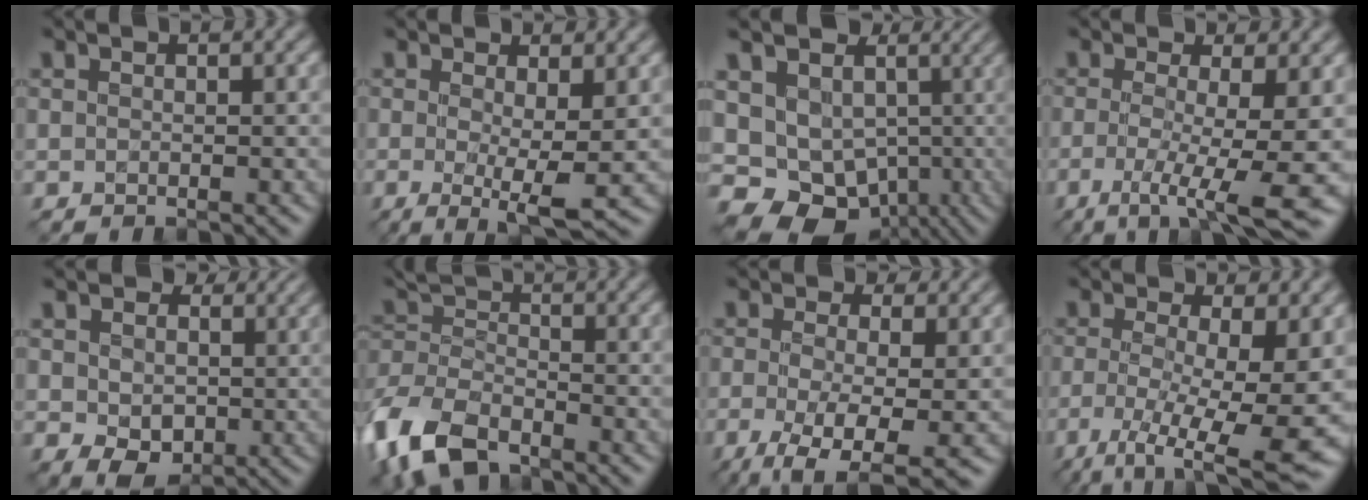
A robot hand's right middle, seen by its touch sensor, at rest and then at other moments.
{"total": 4.5, "force": [-0.3, 0.9, 4.4], "torque": [-0.074, -0.015, -0.005]}
{"total": 10.9, "force": [-0.7, 9.5, 5.3], "torque": [-0.101, -0.001, -0.012]}
{"total": 7.8, "force": [-2.0, 1.6, 7.3], "torque": [-0.115, -0.015, -0.032]}
{"total": 5.6, "force": [1.1, 4.3, 3.5], "torque": [-0.074, -0.008, 0.021]}
{"total": 9.6, "force": [-5.8, 5.2, 5.6], "torque": [-0.130, -0.017, -0.130]}
{"total": 7.6, "force": [-2.4, 3.5, 6.3], "torque": [-0.126, -0.015, -0.042]}
{"total": 10.1, "force": [-2.6, 3.1, 9.2], "torque": [-0.160, -0.021, -0.037]}